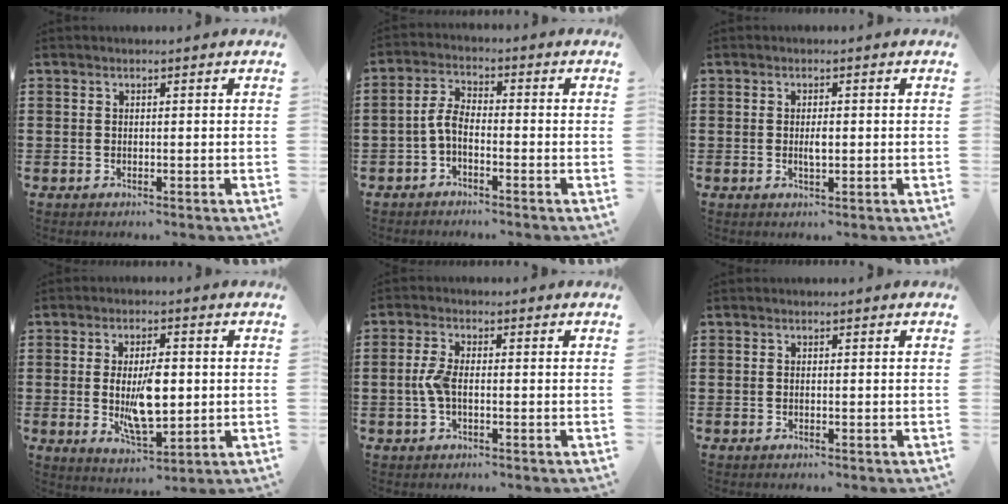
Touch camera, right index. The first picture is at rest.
{"total": 3.6, "force": [-1.7, 1.5, 2.8], "torque": [-0.073, 0.004, -0.039]}
{"total": 1.9, "force": [0.0, 0.7, 1.7], "torque": [-0.034, 0.001, -0.001]}
{"total": 7.9, "force": [-0.2, 3.3, 7.2], "torque": [-0.135, -0.007, -0.011]}
{"total": 4.2, "force": [-0.7, 1.8, 3.8], "torque": [-0.098, -0.005, -0.020]}
{"total": 0.0}